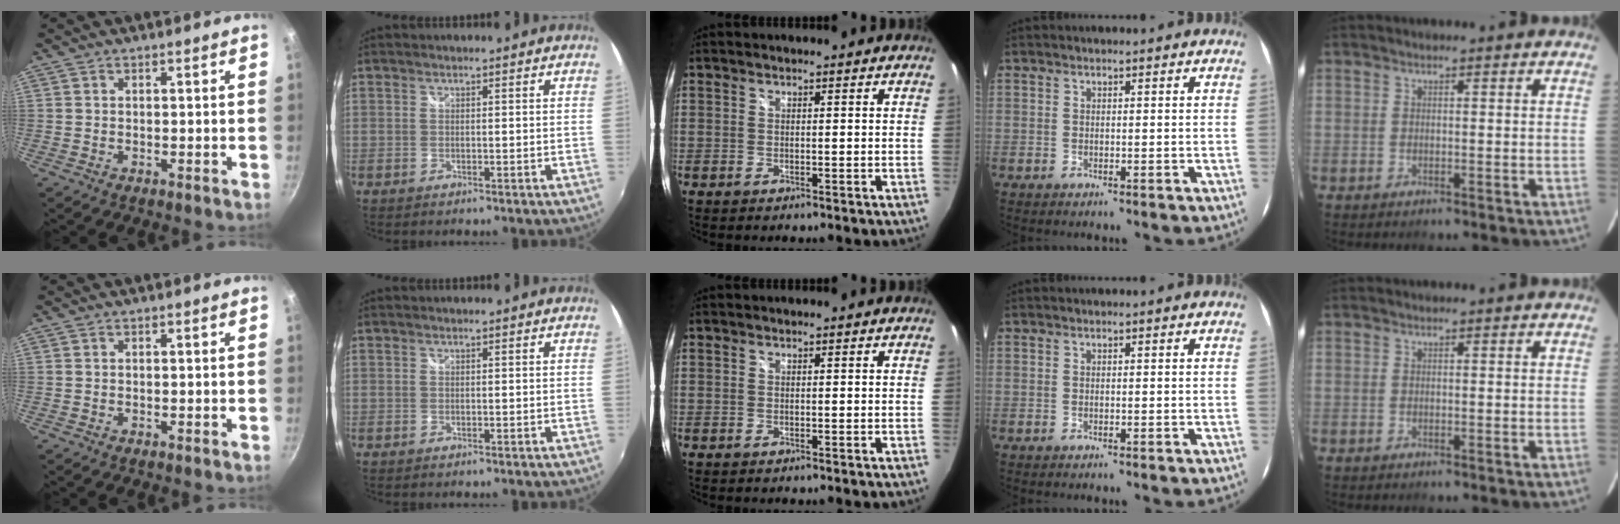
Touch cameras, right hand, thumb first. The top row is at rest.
{}